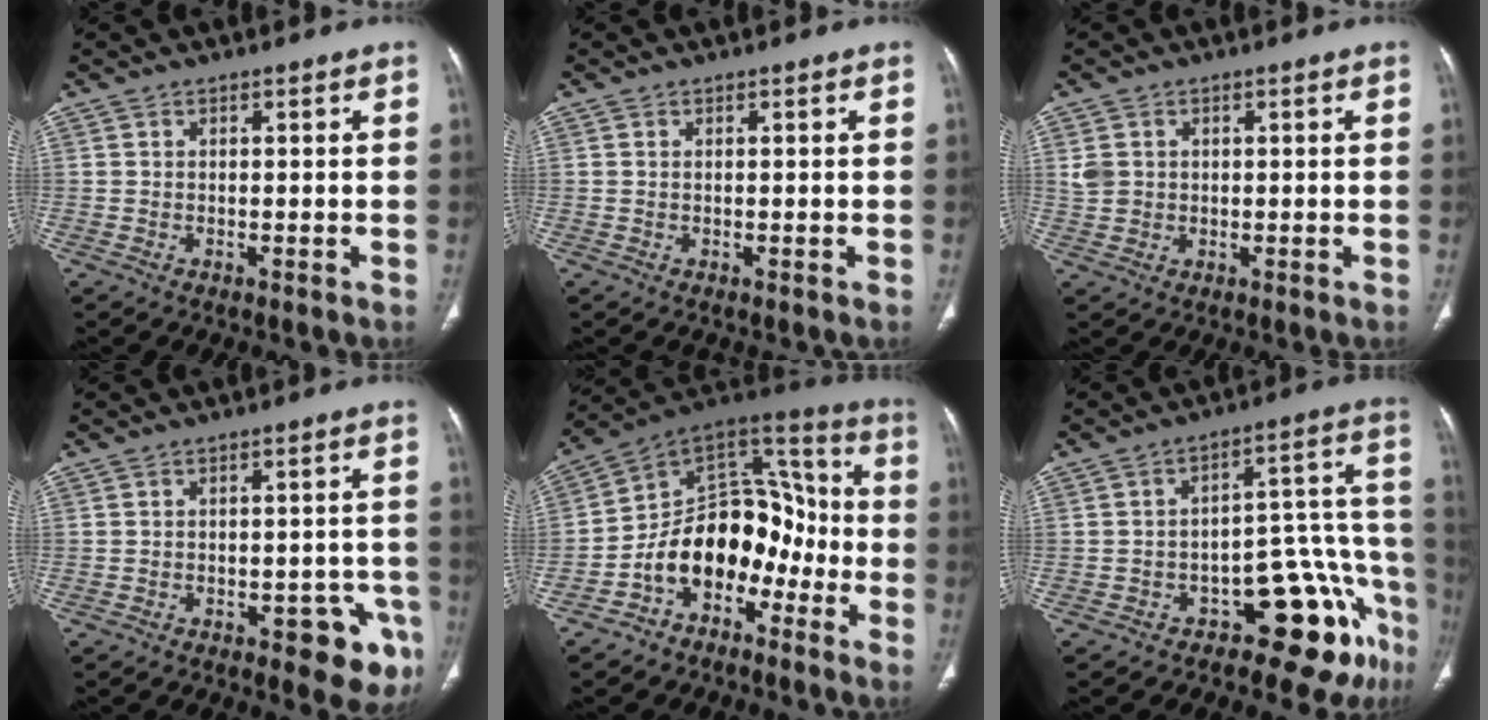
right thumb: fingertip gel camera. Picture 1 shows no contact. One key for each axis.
{"total": 0.0}
{"total": 3.2, "fx": 0.6, "fy": 2.8, "fz": 1.5, "tx": -0.022, "ty": 0.001, "tz": 0.019}
{"total": 8.6, "fx": -4.4, "fy": 4.0, "fz": 6.3, "tx": -0.048, "ty": 0.024, "tz": -0.050}
{"total": 16.5, "fx": -6.8, "fy": 11.2, "fz": 10.1, "tx": -0.117, "ty": 0.107, "tz": -0.121}
{"total": 16.2, "fx": -10.1, "fy": 6.6, "fz": 10.8, "tx": -0.065, "ty": 0.120, "tz": -0.142}